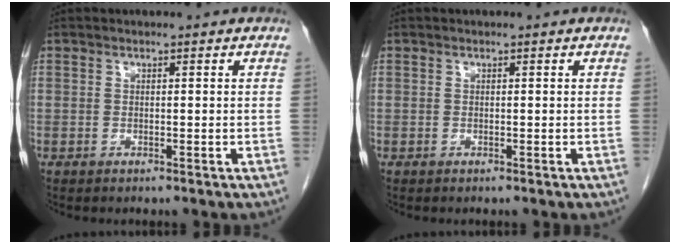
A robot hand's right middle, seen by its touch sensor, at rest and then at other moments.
{"total": 0.0}